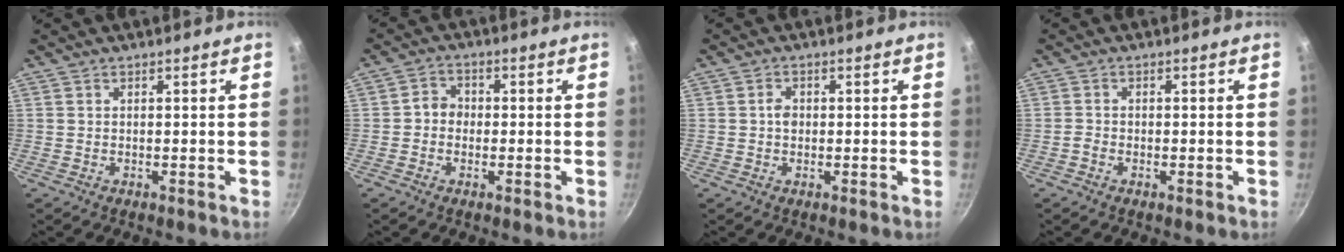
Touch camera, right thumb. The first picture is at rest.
{"total": 3.8, "force": [-0.4, 3.2, 2.1], "torque": [-0.016, 0.013, -0.017]}
{"total": 2.0, "force": [0.0, 1.6, 1.2], "torque": [-0.010, 0.005, -0.003]}
{"total": 1.1, "force": [-0.6, 0.7, 0.6], "torque": [-0.012, 0.004, -0.017]}